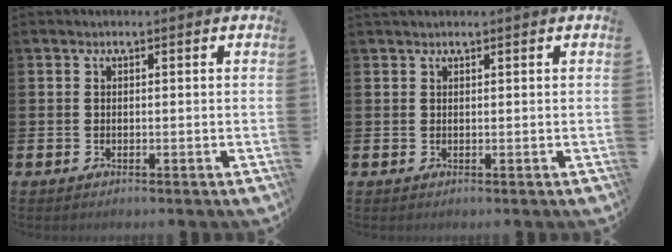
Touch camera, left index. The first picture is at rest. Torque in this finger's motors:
{"motor_torque": [-0.07, -0.07, 0.01, 0.04]}